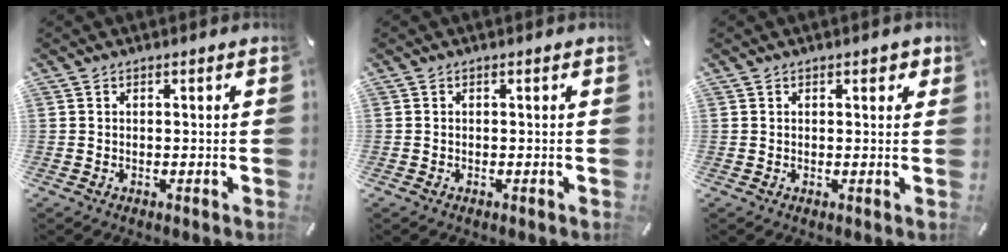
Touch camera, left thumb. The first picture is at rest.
{"total": 0.0}
{"total": 1.3, "force": [0.6, 0.8, 0.7], "torque": [0.001, -0.002, 0.007]}